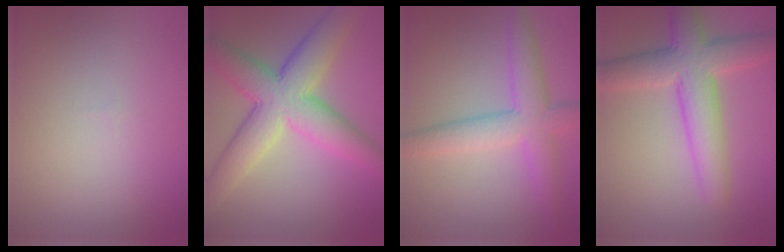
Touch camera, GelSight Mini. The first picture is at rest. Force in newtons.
{"total": 9.2, "press": 9.2, "slide": 0.2}
{"total": 5.5, "press": 5.5, "slide": 0.1}
{"total": 7.1, "press": 7.0, "slide": 0.3}